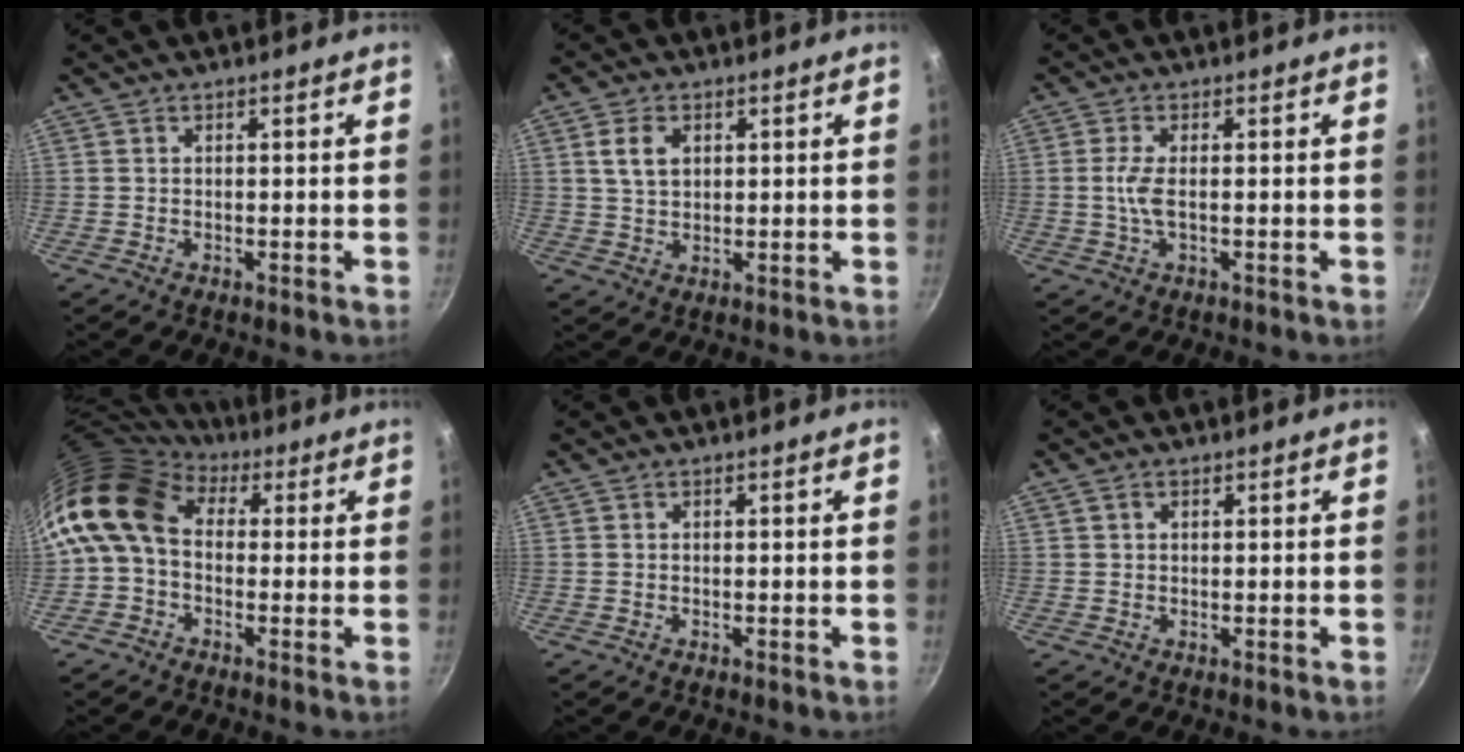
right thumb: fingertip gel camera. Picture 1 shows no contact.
{"total": 5.0, "force": [1.7, 3.4, 3.3], "torque": [-0.050, -0.003, 0.034]}
{"total": 3.5, "force": [-0.2, 1.0, 3.4], "torque": [-0.082, 0.000, -0.004]}
{"total": 12.2, "force": [1.6, 8.9, 8.2], "torque": [-0.147, 0.019, 0.005]}
{"total": 0.0}
{"total": 1.0, "force": [0.5, 0.7, 0.5], "torque": [-0.006, 0.000, 0.009]}